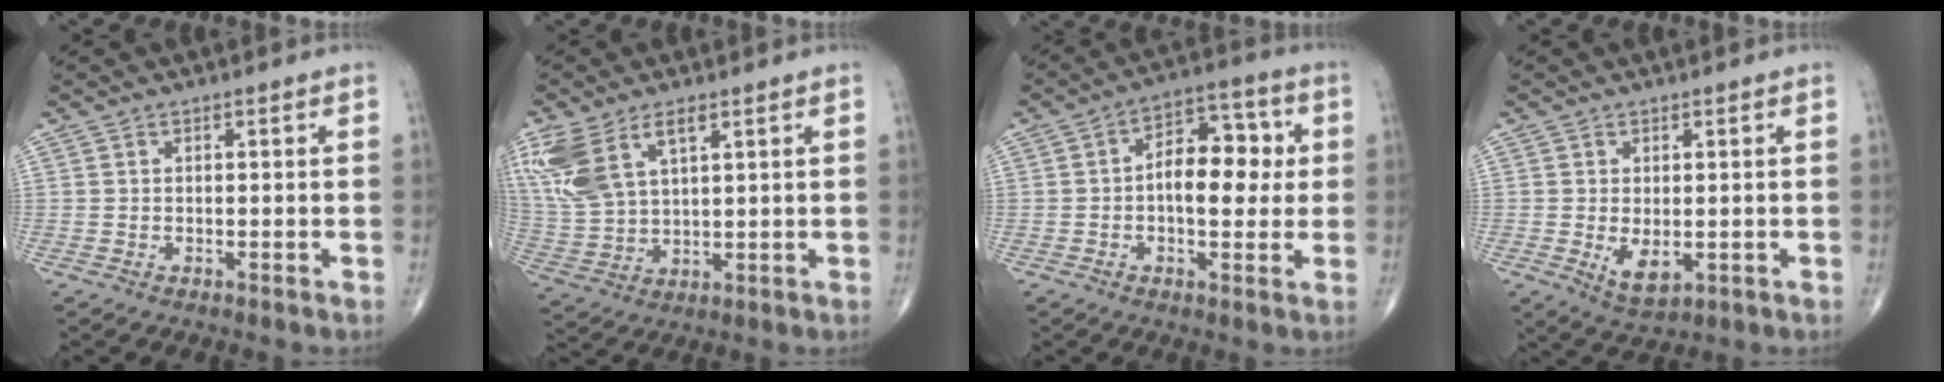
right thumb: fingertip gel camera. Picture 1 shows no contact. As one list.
[{"total": 12.8, "force": [6.4, 6.2, 9.1], "torque": [-0.206, -0.008, 0.139]}, {"total": 11.1, "force": [0.4, 6.3, 9.1], "torque": [-0.111, 0.023, 0.002]}, {"total": 4.7, "force": [-0.7, 2.5, 4.0], "torque": [-0.061, -0.013, 0.001]}]